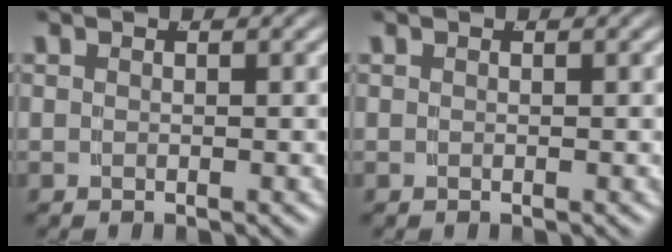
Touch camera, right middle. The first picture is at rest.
{"total": 0.0}